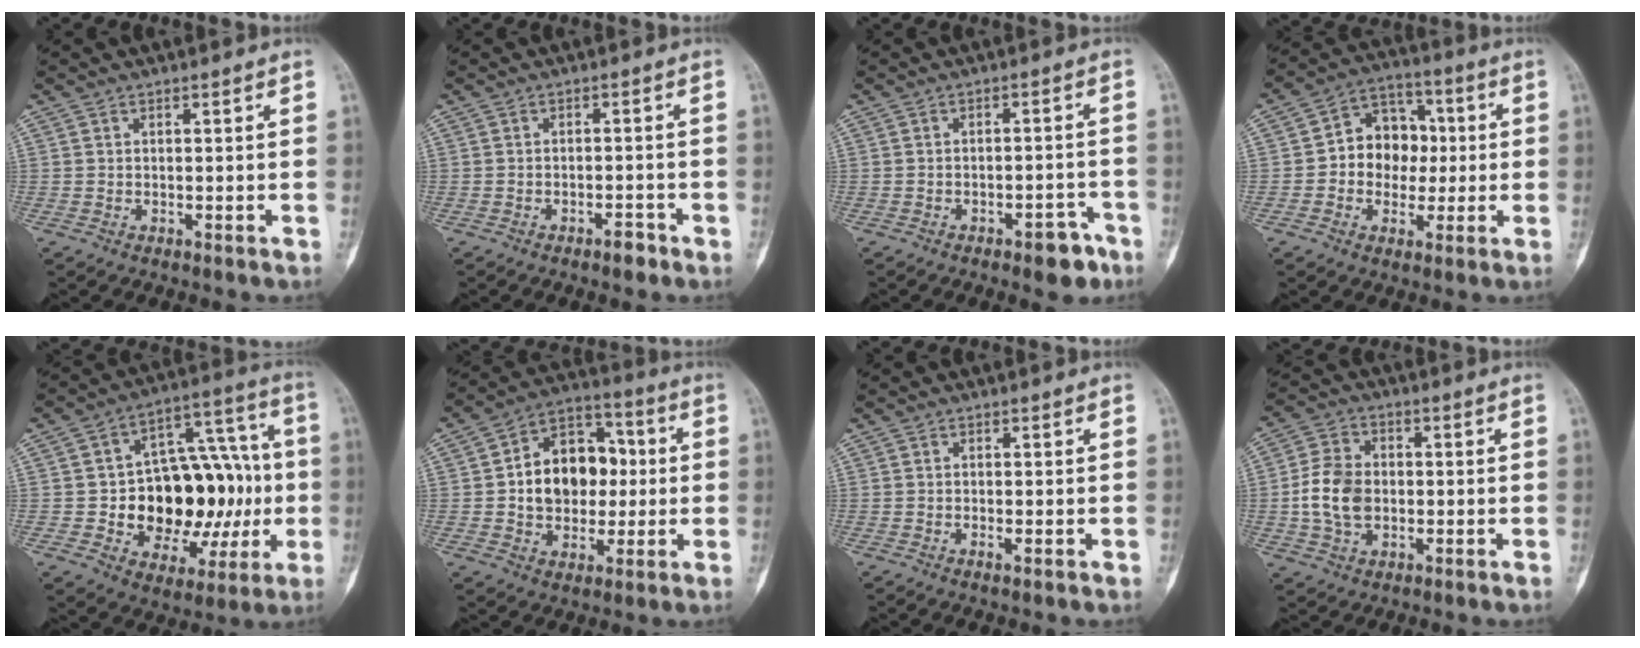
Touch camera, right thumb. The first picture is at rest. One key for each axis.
{"total": 2.2, "fx": -1.7, "fy": 0.8, "fz": 1.2, "tx": -0.015, "ty": 0.012, "tz": -0.026}
{"total": 5.5, "fx": -3.5, "fy": 2.4, "fz": 3.5, "tx": -0.026, "ty": 0.027, "tz": -0.040}
{"total": 11.4, "fx": 0.1, "fy": 9.2, "fz": 6.8, "tx": -0.056, "ty": 0.030, "tz": -0.007}
{"total": 24.1, "fx": -2.4, "fy": 15.5, "fz": 18.3, "tx": -0.209, "ty": 0.038, "tz": -0.019}
{"total": 15.7, "fx": 0.5, "fy": 11.5, "fz": 10.6, "tx": -0.120, "ty": 0.030, "tz": 0.006}
{"total": 0.8, "fx": -0.4, "fy": 0.2, "fz": 0.7, "tx": -0.010, "ty": 0.000, "tz": -0.007}
{"total": 9.7, "fx": -0.8, "fy": 7.2, "fz": 6.4, "tx": -0.110, "ty": 0.012, "tz": -0.019}